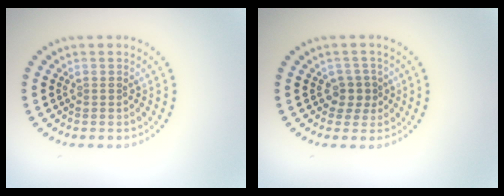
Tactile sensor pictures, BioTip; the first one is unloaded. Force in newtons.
{"total": 1.8, "press": 1.5, "slide": 1.0}